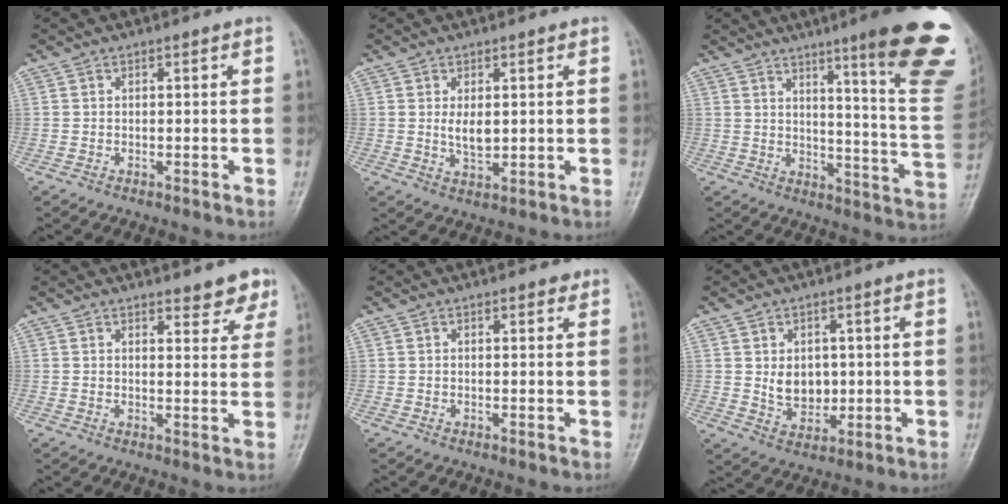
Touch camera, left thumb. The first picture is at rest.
{"total": 3.7, "force": [0.7, 1.9, 3.1], "torque": [-0.048, -0.011, 0.018]}
{"total": 22.4, "force": [12.8, 2.7, 18.2], "torque": [-0.202, -0.067, 0.165]}
{"total": 5.4, "force": [4.6, 2.0, 2.1], "torque": [0.002, -0.027, 0.048]}
{"total": 1.2, "force": [0.9, 0.6, 0.7], "torque": [-0.004, -0.003, 0.008]}
{"total": 6.1, "force": [0.7, 4.7, 3.9], "torque": [-0.037, -0.011, 0.024]}